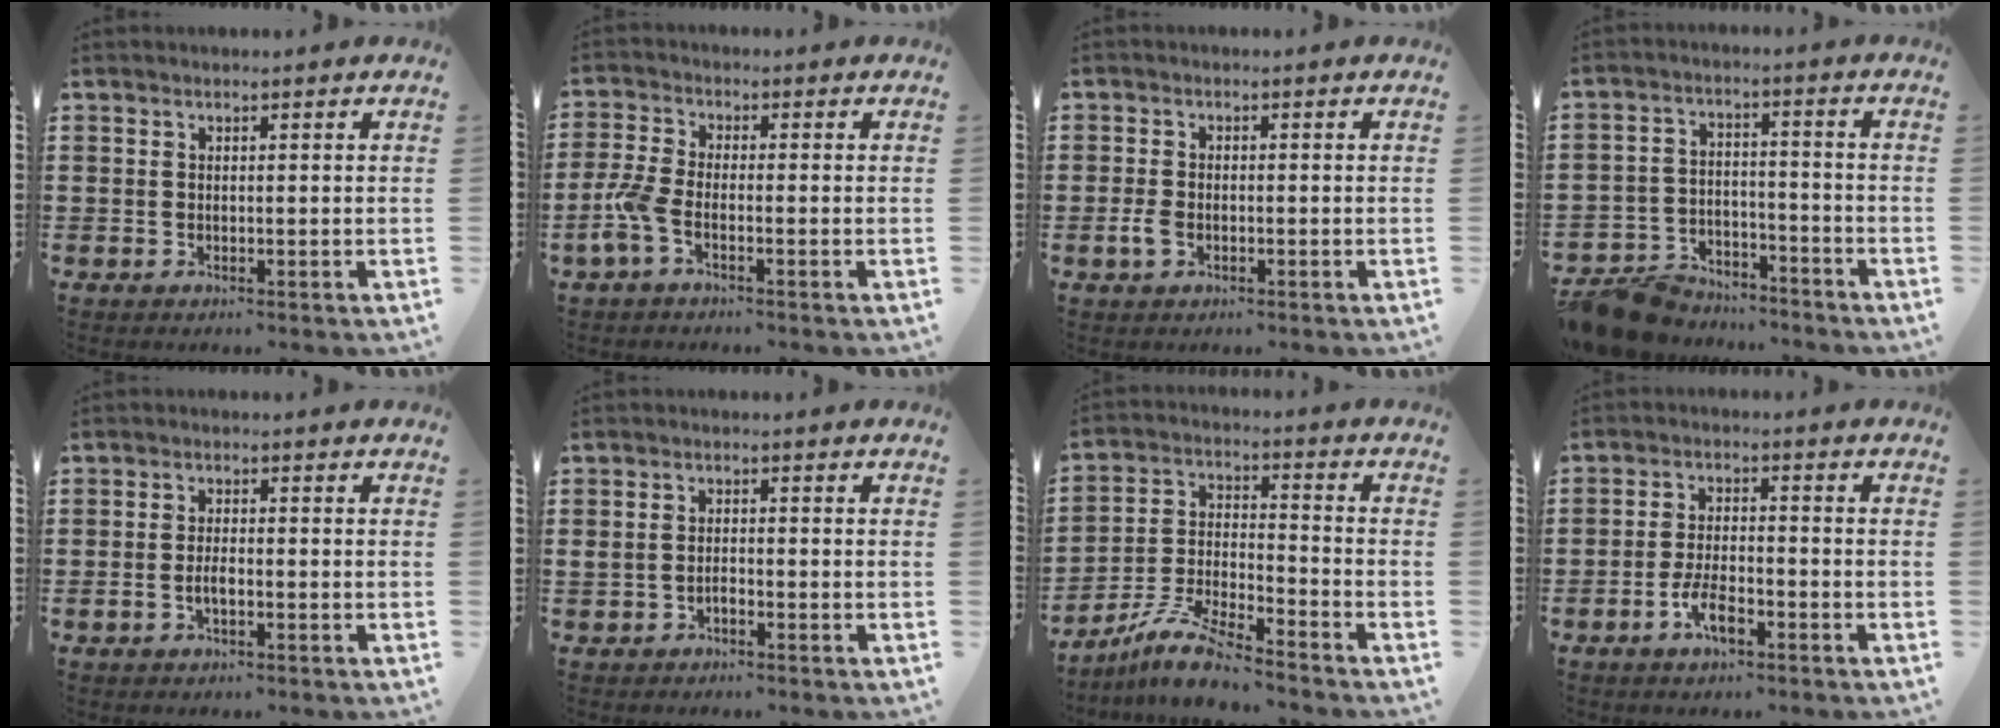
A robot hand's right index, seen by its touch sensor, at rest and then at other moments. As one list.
[{"total": 4.5, "force": [-2.1, 1.4, 3.8], "torque": [-0.100, -0.011, -0.044]}, {"total": 2.5, "force": [-0.9, 1.4, 1.9], "torque": [-0.051, -0.007, -0.018]}, {"total": 8.4, "force": [-7.9, 2.3, 1.7], "torque": [-0.046, 0.021, -0.154]}, {"total": 2.2, "force": [-0.8, 0.7, 1.9], "torque": [-0.037, 0.000, -0.014]}, {"total": 1.5, "force": [-0.9, 0.7, 0.9], "torque": [-0.021, -0.001, -0.019]}, {"total": 9.0, "force": [-8.1, 0.6, 3.9], "torque": [-0.089, 0.005, -0.160]}, {"total": 5.3, "force": [-2.8, 2.0, 4.1], "torque": [-0.087, 0.003, -0.055]}]